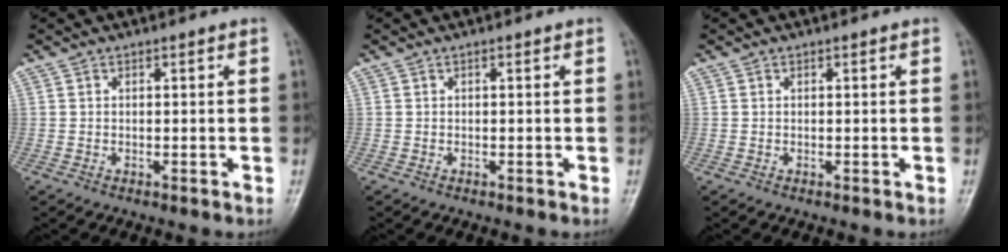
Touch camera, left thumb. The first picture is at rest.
{"total": 0.0}
{"total": 0.0}